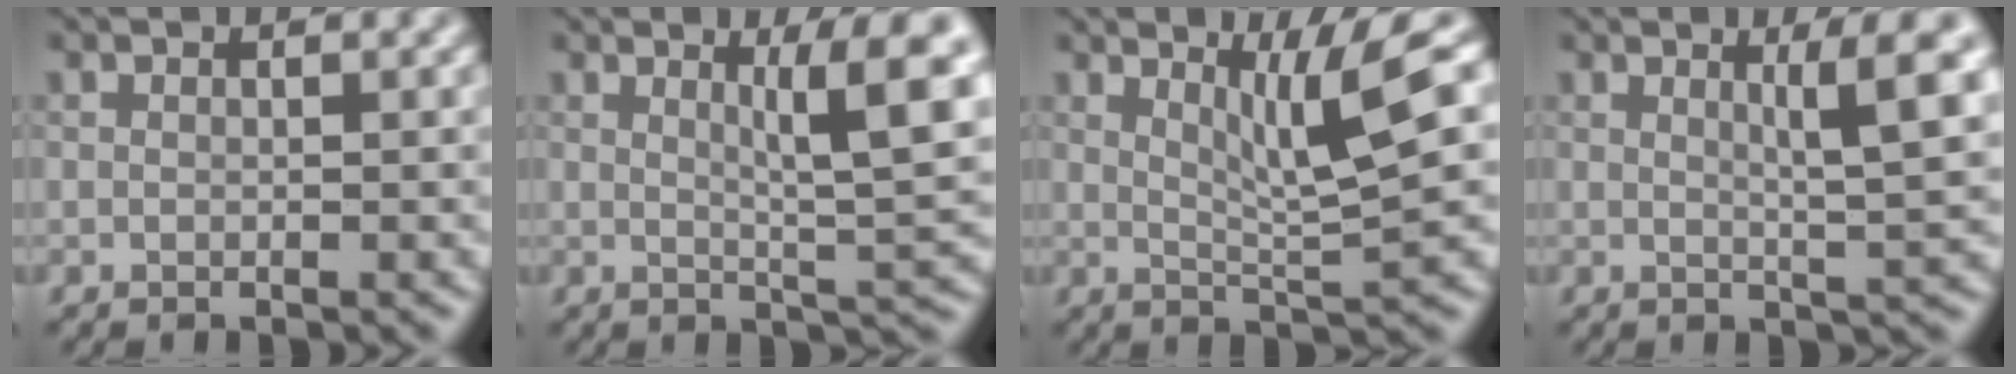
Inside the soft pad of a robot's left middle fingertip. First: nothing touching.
{"total": 6.2, "force": [2.0, 0.9, 5.8], "torque": [-0.082, -0.004, 0.033]}
{"total": 4.9, "force": [1.9, 0.4, 4.5], "torque": [-0.076, -0.002, 0.038]}
{"total": 4.5, "force": [1.5, 0.6, 4.2], "torque": [-0.059, -0.001, 0.025]}